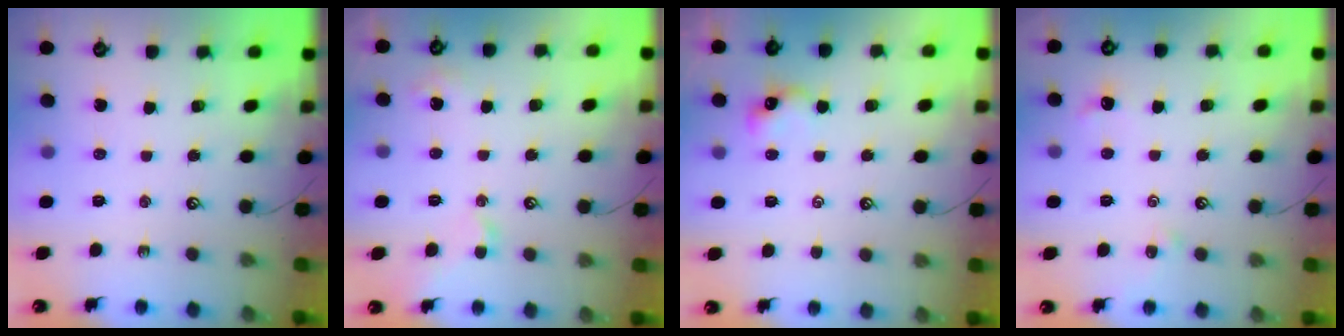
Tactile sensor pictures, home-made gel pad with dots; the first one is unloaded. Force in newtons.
{"total": 2.7, "press": 2.6, "slide": 0.6}
{"total": 0.0}
{"total": 1.9, "press": 1.8, "slide": 0.5}